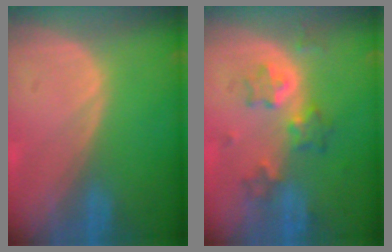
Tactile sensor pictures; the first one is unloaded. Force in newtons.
{"total": 5.8, "press": 5.7, "slide": 1.2}